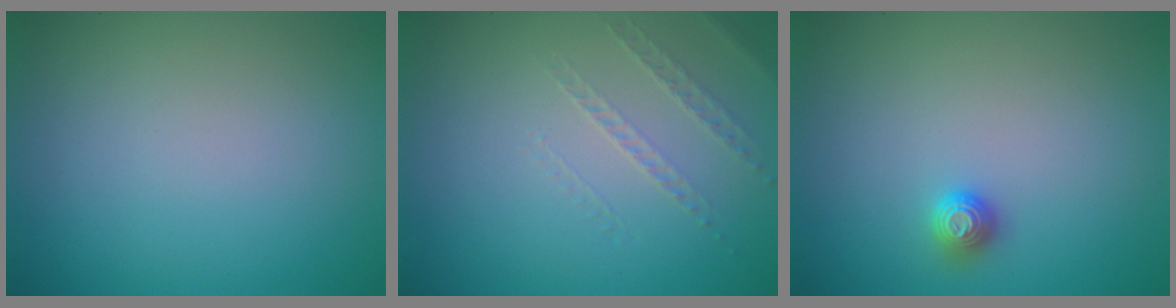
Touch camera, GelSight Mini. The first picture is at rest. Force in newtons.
{"total": 1.1, "press": 0.6, "slide": 0.9}
{"total": 1.1, "press": 1.1, "slide": 0.2}